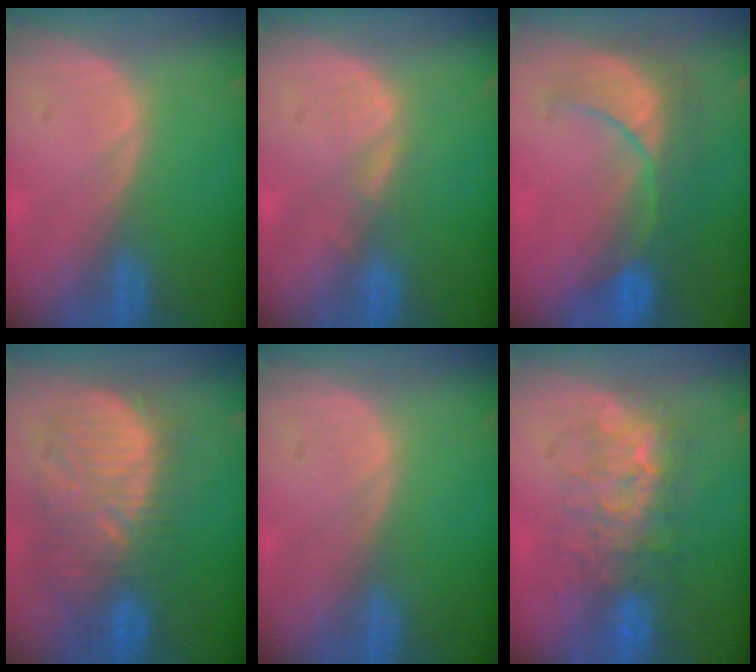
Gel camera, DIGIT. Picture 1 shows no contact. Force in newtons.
{"total": 1.6, "press": 1.6, "slide": 0.2}
{"total": 8.3, "press": 8.2, "slide": 1.1}
{"total": 11.7, "press": 11.1, "slide": 3.8}
{"total": 0.0}
{"total": 8.0, "press": 7.8, "slide": 2.1}